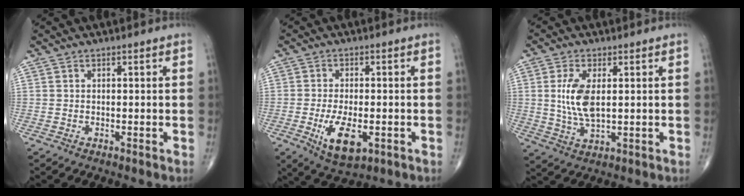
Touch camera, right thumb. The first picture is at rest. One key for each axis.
{"total": 8.6, "fx": -2.6, "fy": 3.9, "fz": 7.2, "tx": -0.125, "ty": -0.008, "tz": -0.036}
{"total": 7.7, "fx": 1.2, "fy": 3.5, "fz": 6.8, "tx": -0.142, "ty": -0.010, "tz": 0.028}